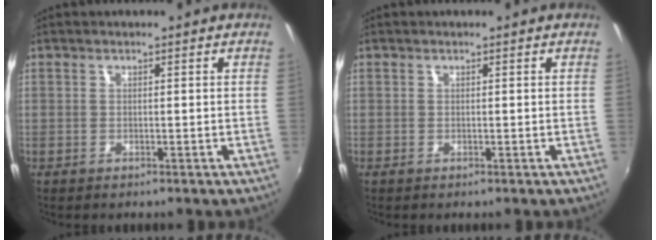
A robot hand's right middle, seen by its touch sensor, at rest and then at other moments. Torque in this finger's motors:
{"motor_torque": [0.00, 0.00, 0.00, 0.00]}